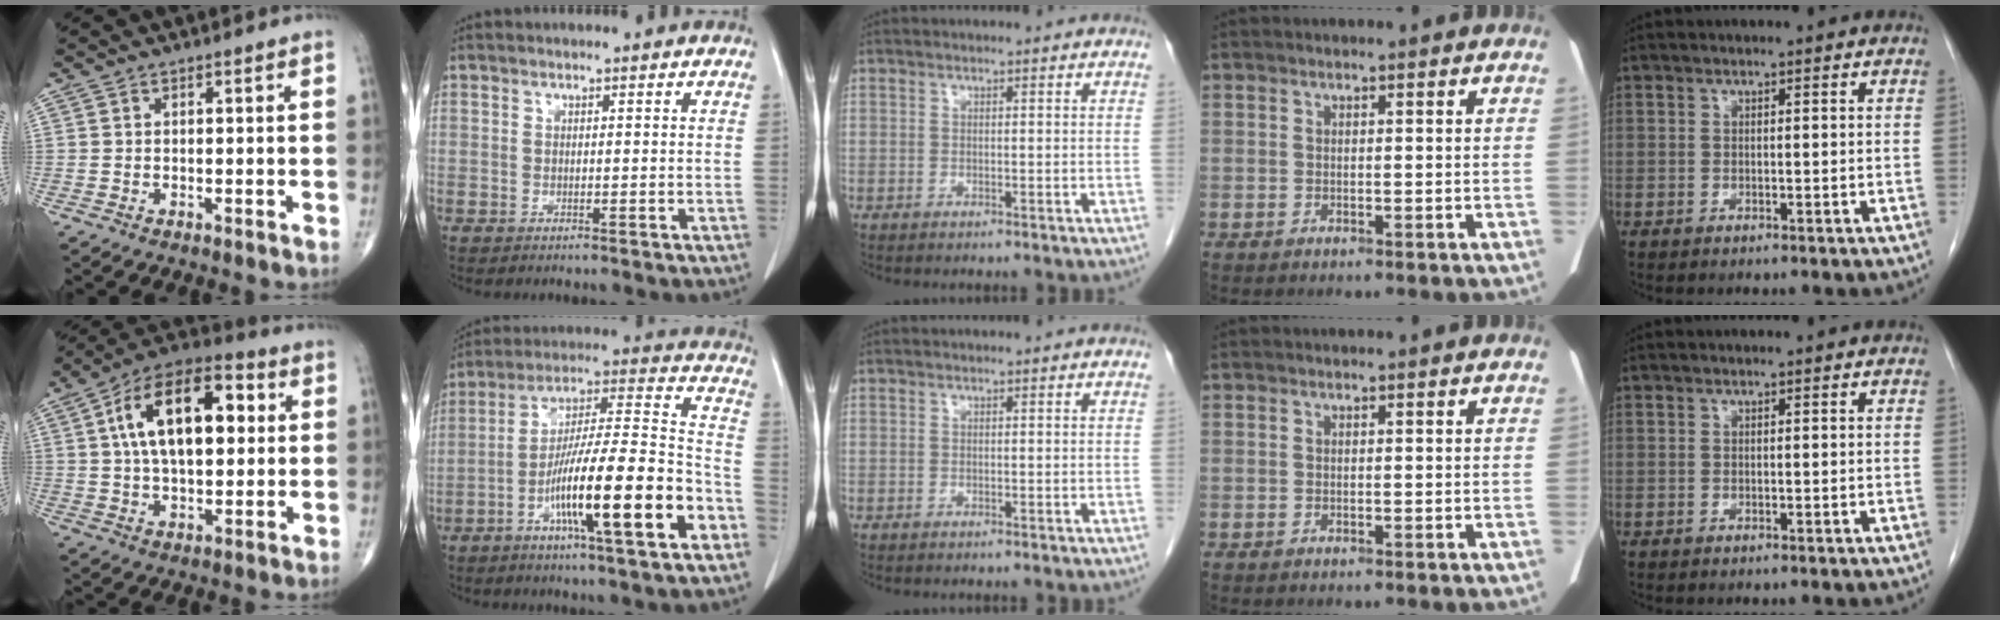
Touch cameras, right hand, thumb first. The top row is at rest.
{"thumb": {"total": 19.4, "force": [4.0, 10.1, 16.1], "torque": [-0.246, 0.020, 0.057]}, "index": {"total": 20.0, "force": [-8.1, 1.4, 18.2], "torque": [-0.294, -0.008, -0.135]}}